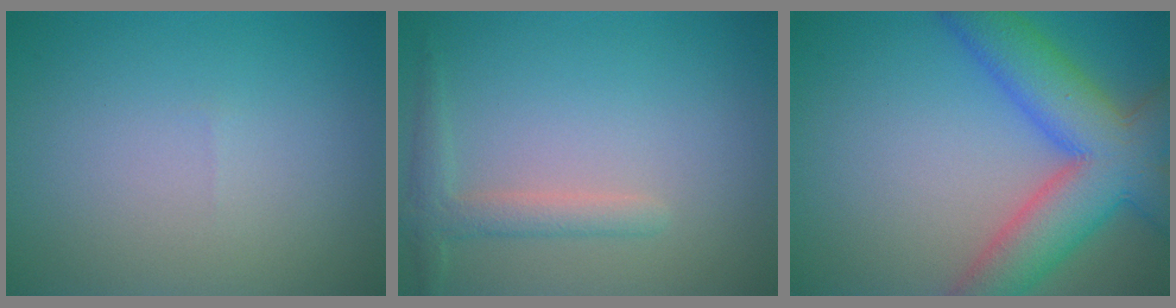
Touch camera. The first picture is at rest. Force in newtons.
{"total": 2.3, "press": 2.3, "slide": 0.2}
{"total": 9.6, "press": 9.6, "slide": 0.4}